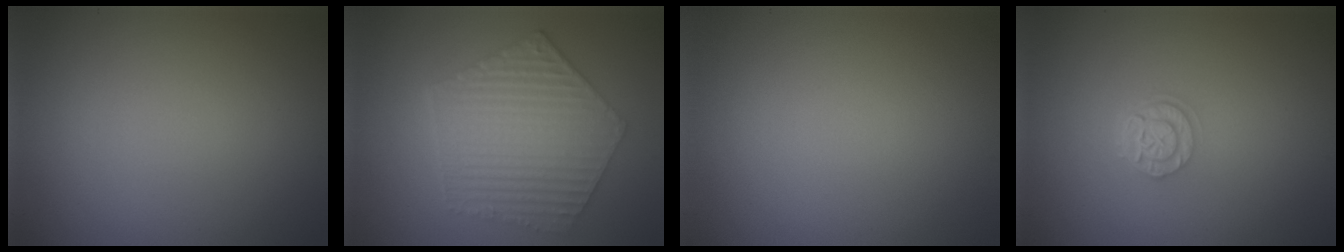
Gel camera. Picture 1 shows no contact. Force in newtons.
{"total": 6.9, "press": 5.0, "slide": 4.8}
{"total": 0.0}
{"total": 2.3, "press": 1.9, "slide": 1.4}